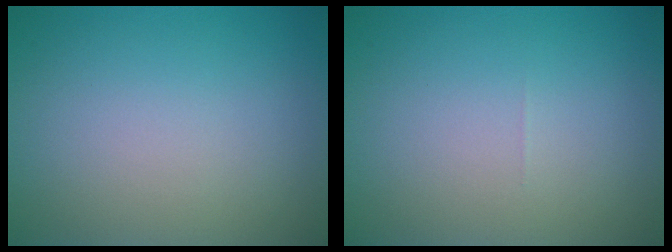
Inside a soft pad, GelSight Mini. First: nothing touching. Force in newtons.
{"total": 0.0}